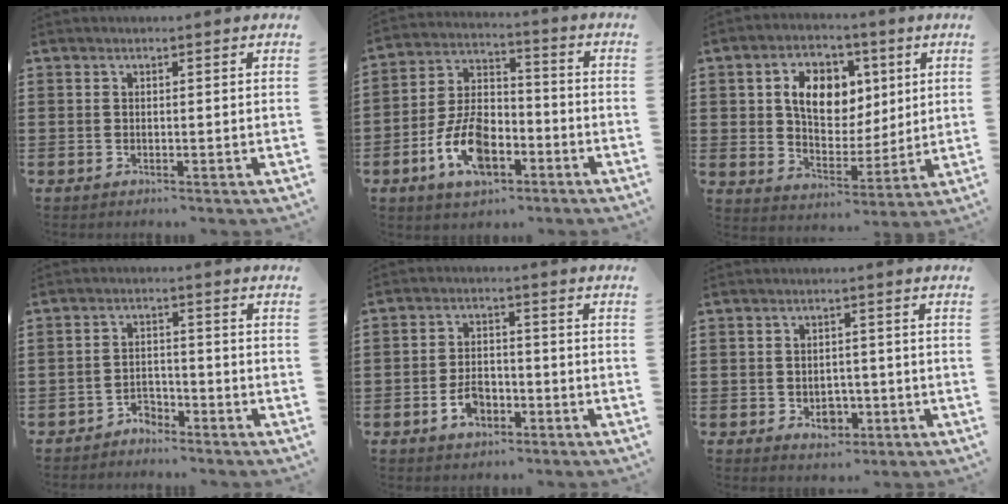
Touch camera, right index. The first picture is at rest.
{"total": 10.2, "force": [-4.5, 5.9, 7.0], "torque": [-0.162, 0.007, -0.084]}
{"total": 9.1, "force": [2.4, 6.6, 5.7], "torque": [-0.113, 0.016, 0.038]}
{"total": 2.8, "force": [-2.6, 1.1, 0.3], "torque": [-0.013, 0.004, -0.054]}
{"total": 4.7, "force": [-2.1, 3.0, 2.9], "torque": [-0.058, 0.006, -0.041]}
{"total": 3.3, "force": [-1.0, 2.5, 1.8], "torque": [-0.030, 0.000, -0.022]}